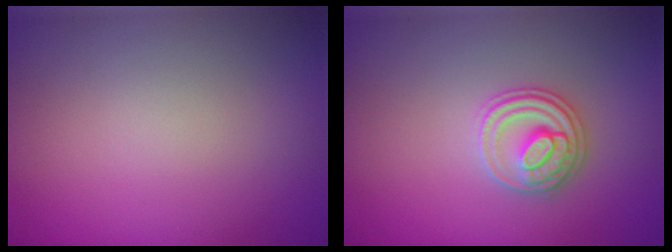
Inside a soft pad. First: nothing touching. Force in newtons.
{"total": 2.9, "press": 2.9, "slide": 0.1}